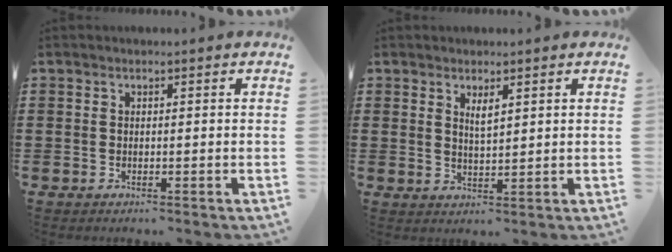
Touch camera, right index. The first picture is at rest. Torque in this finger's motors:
{"motor_torque": [-0.07, -0.02, 0.03, 0.00]}